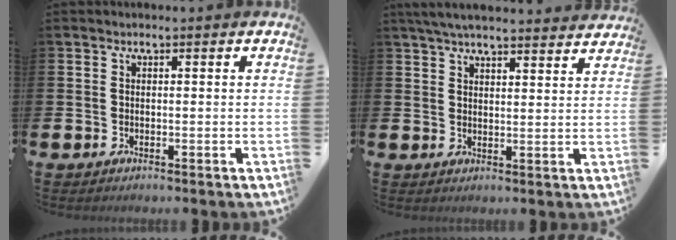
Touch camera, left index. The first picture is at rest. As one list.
[{"total": 5.2, "force": [5.0, 0.5, 1.4], "torque": [-0.034, -0.019, 0.091]}]